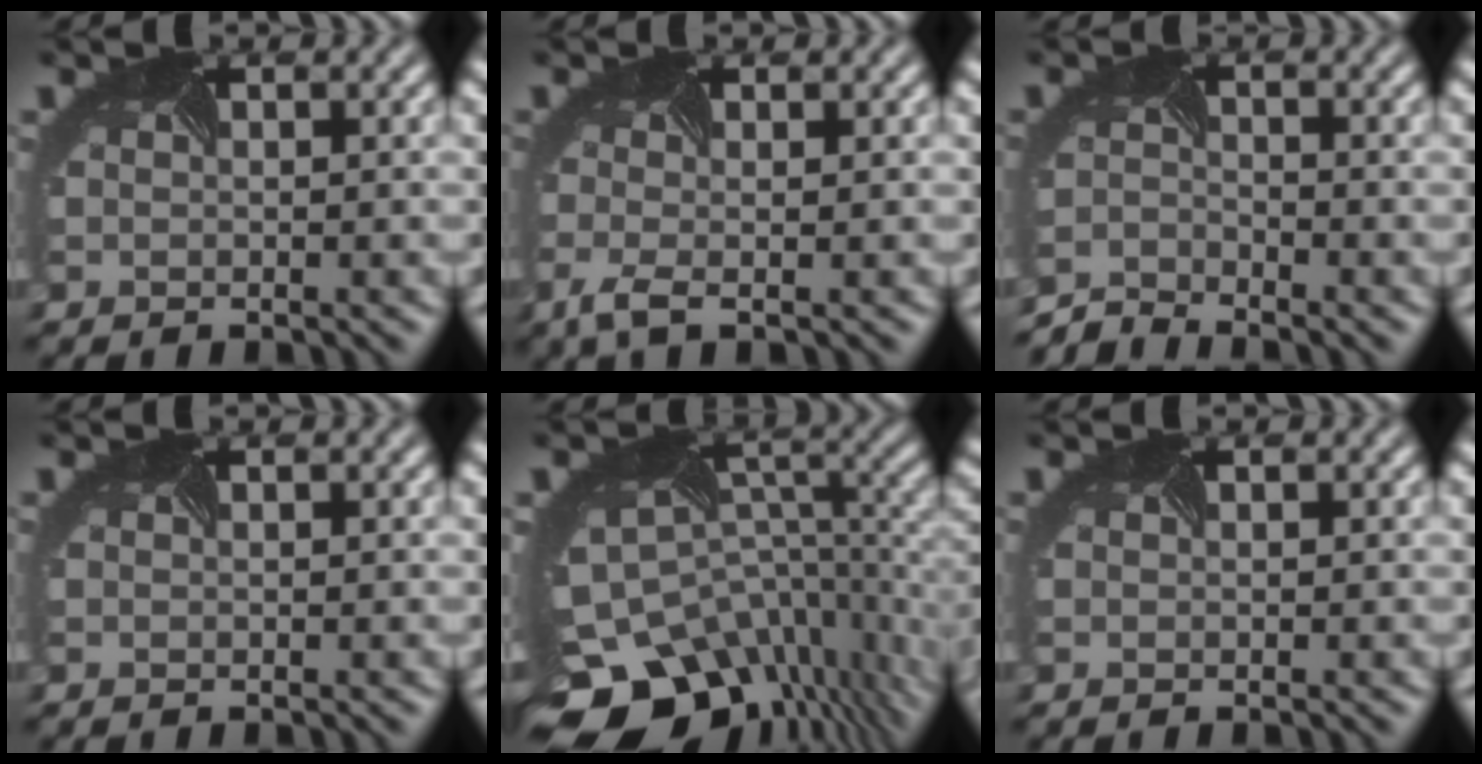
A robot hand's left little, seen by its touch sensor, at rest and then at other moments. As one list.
[{"total": 1.9, "force": [-1.1, 0.2, 1.6], "torque": [-0.046, -0.001, -0.028]}, {"total": 3.6, "force": [-3.5, -0.4, -0.8], "torque": [0.003, -0.006, -0.070]}, {"total": 0.0}, {"total": 13.7, "force": [-8.3, 8.3, 7.2], "torque": [-0.163, -0.037, -0.102]}, {"total": 0.0}]